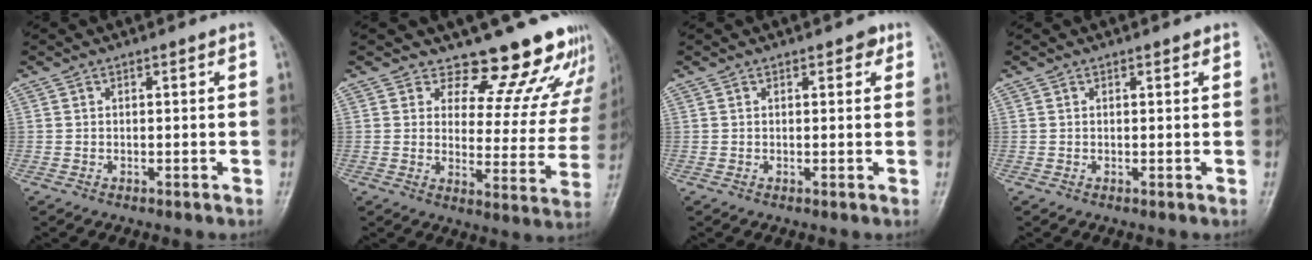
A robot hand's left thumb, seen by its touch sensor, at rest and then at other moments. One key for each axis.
{"total": 16.1, "fx": 14.6, "fy": 5.8, "fz": 3.4, "tx": 0.018, "ty": -0.125, "tz": 0.166}
{"total": 1.9, "fx": 1.0, "fy": 1.2, "fz": 1.0, "tx": 0.004, "ty": -0.002, "tz": 0.010}
{"total": 1.0, "fx": 0.6, "fy": 0.5, "fz": 0.5, "tx": 0.002, "ty": -0.002, "tz": 0.006}